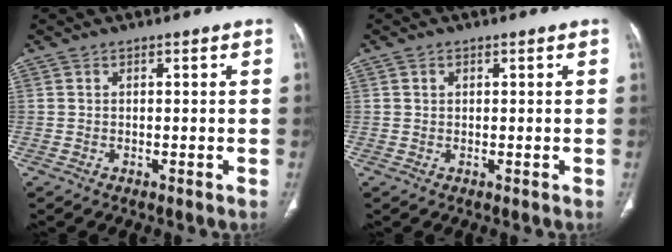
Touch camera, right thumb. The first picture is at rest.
{"total": 0.9, "force": [0.4, 0.7, 0.4], "torque": [-0.005, 0.000, 0.007]}